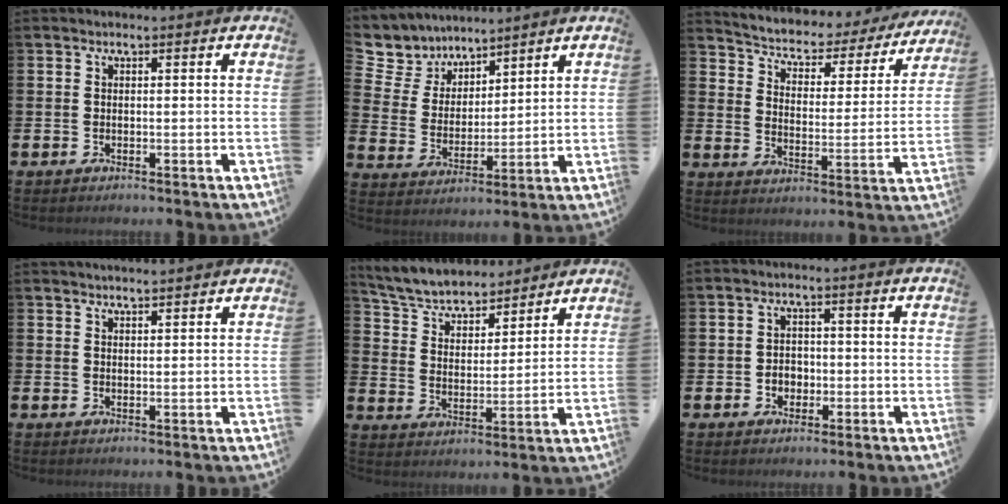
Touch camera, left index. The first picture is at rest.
{"total": 6.5, "force": [5.7, 3.1, -0.3], "torque": [-0.041, -0.039, 0.105]}
{"total": 4.2, "force": [3.8, 1.7, 0.8], "torque": [-0.046, -0.033, 0.056]}
{"total": 2.1, "force": [2.1, 0.0, 0.0], "torque": [-0.004, -0.010, 0.039]}
{"total": 5.9, "force": [5.7, 1.6, 0.9], "torque": [-0.052, -0.039, 0.098]}
{"total": 2.4, "force": [-0.6, 2.1, 0.9], "torque": [-0.014, 0.004, -0.018]}